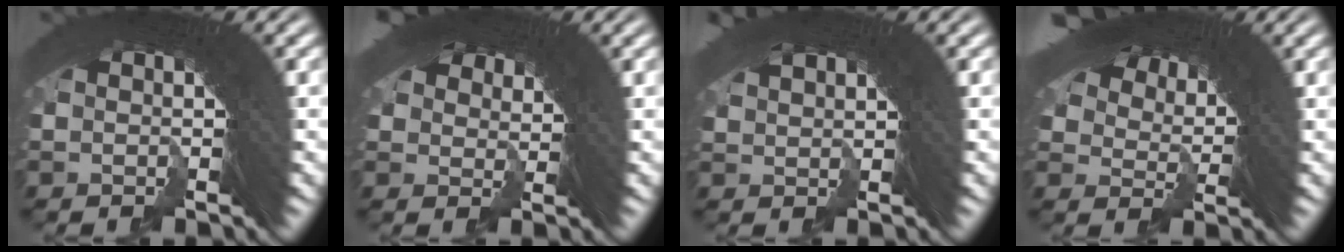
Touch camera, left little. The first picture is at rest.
{"total": 2.3, "force": [0.4, 2.3, 0.0], "torque": [0.009, -0.029, 0.017]}
{"total": 1.1, "force": [0.9, -0.2, 0.6], "torque": [0.006, 0.001, 0.021]}
{"total": 4.2, "force": [3.1, 1.8, 2.1], "torque": [-0.038, -0.006, 0.060]}